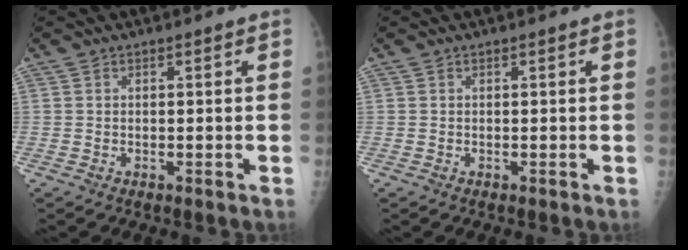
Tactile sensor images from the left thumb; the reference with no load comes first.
{"total": 0.0}